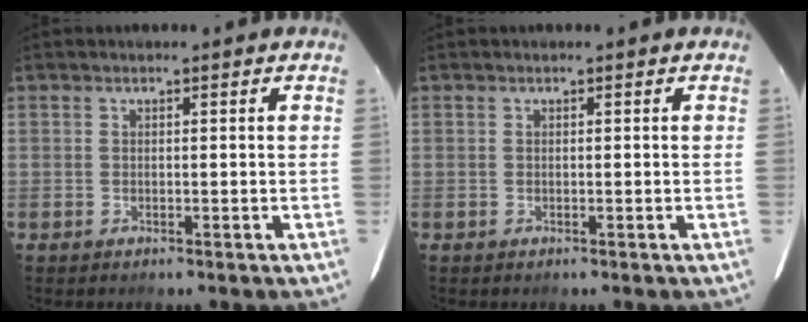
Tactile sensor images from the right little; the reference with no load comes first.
{"total": 0.0}